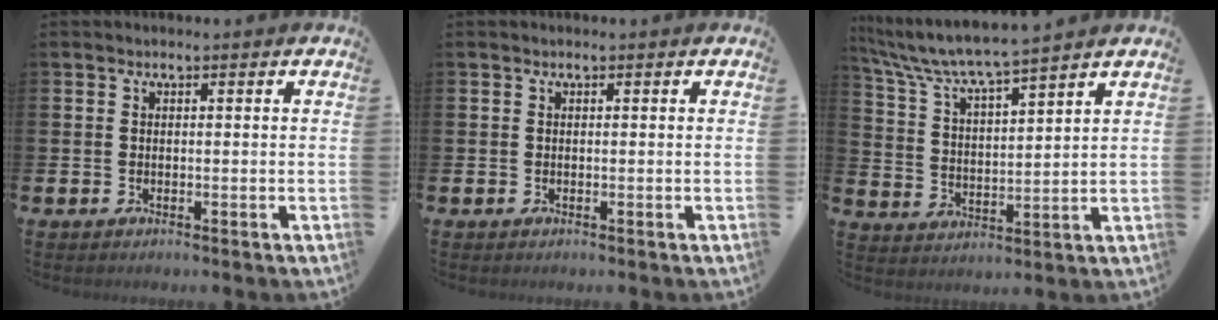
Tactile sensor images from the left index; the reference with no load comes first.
{"total": 0.0}
{"total": 6.7, "force": [6.3, 0.3, 2.3], "torque": [-0.071, -0.043, 0.105]}